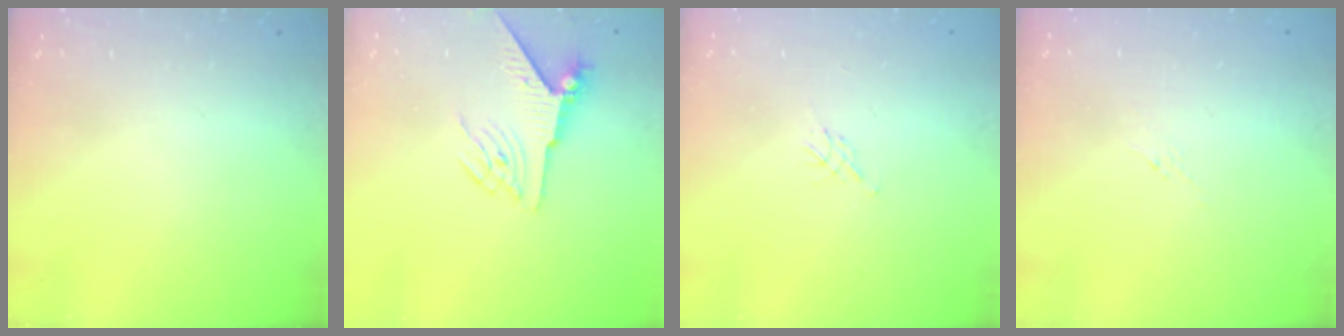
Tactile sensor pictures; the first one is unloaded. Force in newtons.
{"total": 5.4, "press": 5.4, "slide": 0.8}
{"total": 4.8, "press": 4.8, "slide": 0.7}
{"total": 2.8, "press": 2.7, "slide": 0.6}